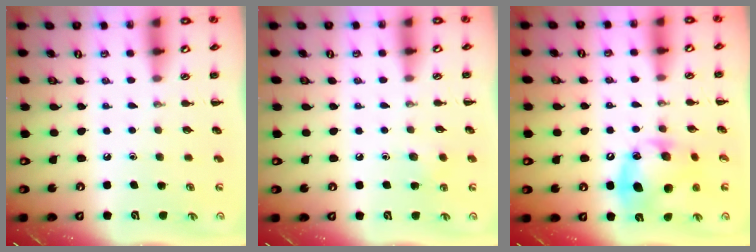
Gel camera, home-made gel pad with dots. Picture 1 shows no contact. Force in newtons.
{"total": 4.3, "press": 4.1, "slide": 1.3}
{"total": 14.7, "press": 14.7, "slide": 0.9}